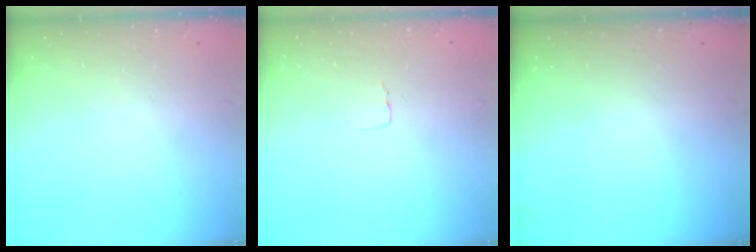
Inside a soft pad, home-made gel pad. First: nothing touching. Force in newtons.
{"total": 2.6, "press": 2.6, "slide": 0.1}
{"total": 0.0}